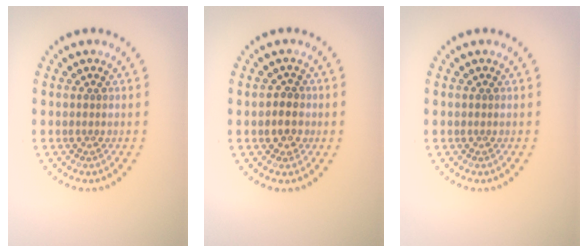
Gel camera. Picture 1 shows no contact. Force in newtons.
{"total": 2.2, "press": 2.1, "slide": 0.6}
{"total": 0.0}